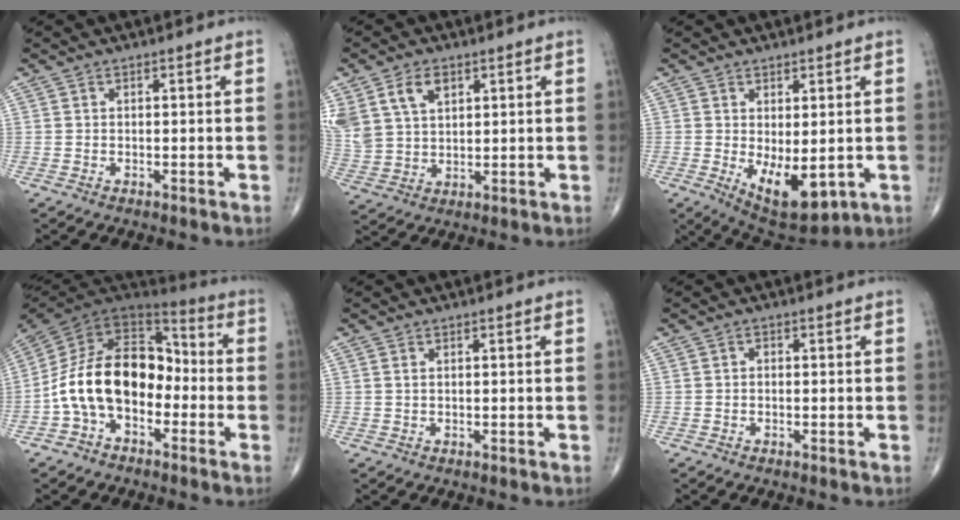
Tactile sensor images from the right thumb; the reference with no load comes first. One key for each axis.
{"total": 12.0, "fx": 5.6, "fy": 8.0, "fz": 7.0, "tx": -0.150, "ty": -0.006, "tz": 0.118}
{"total": 9.8, "fx": -1.6, "fy": 4.6, "fz": 8.6, "tx": -0.120, "ty": -0.018, "tz": -0.004}
{"total": 17.9, "fx": -3.8, "fy": 11.8, "fz": 12.9, "tx": -0.209, "ty": 0.065, "tz": -0.077}
{"total": 0.7, "fx": 0.3, "fy": 0.3, "fz": 0.5, "tx": -0.013, "ty": 0.005, "tz": 0.006}
{"total": 0.7, "fx": -0.1, "fy": 0.5, "fz": 0.4, "tx": -0.005, "ty": 0.002, "tz": -0.006}